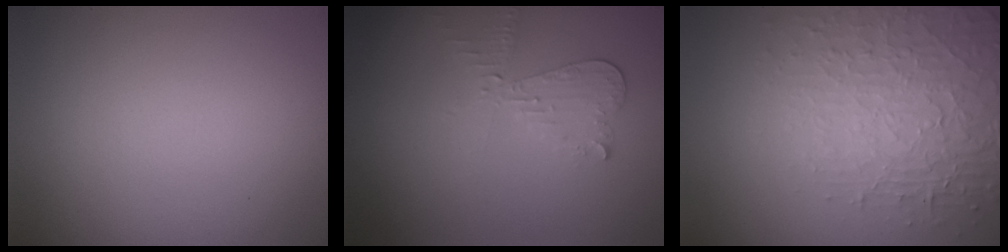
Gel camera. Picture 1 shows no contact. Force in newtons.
{"total": 2.1, "press": 2.1, "slide": 0.1}
{"total": 3.9, "press": 3.7, "slide": 1.2}